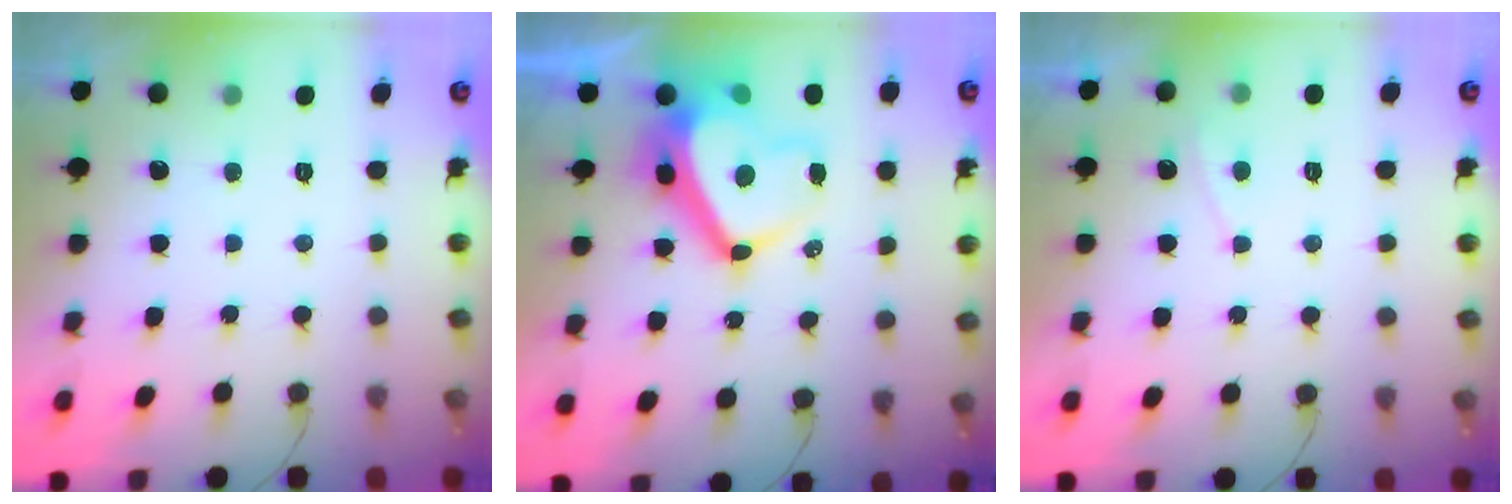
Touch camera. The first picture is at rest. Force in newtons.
{"total": 15.1, "press": 15.0, "slide": 1.7}
{"total": 2.0, "press": 2.0, "slide": 0.3}